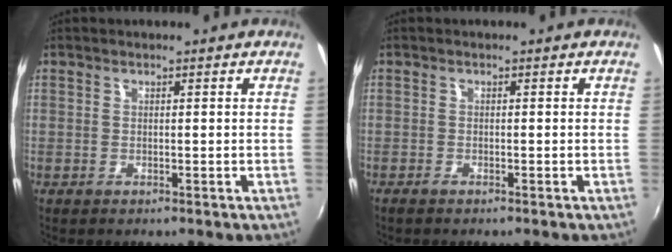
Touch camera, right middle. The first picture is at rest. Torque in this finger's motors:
{"motor_torque": [-0.24, 0.08, -0.01, -0.01]}